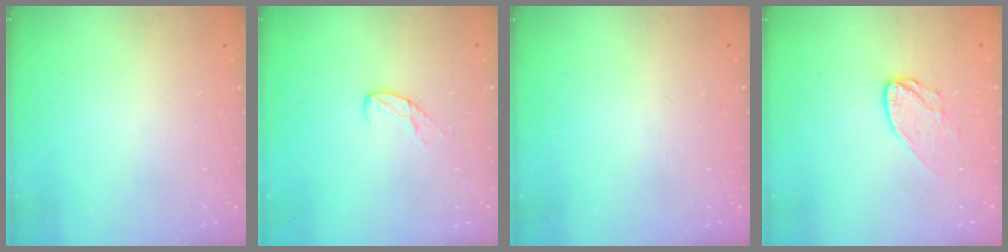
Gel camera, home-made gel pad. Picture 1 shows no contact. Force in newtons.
{"total": 6.0, "press": 5.9, "slide": 0.4}
{"total": 0.0}
{"total": 7.6, "press": 7.6, "slide": 0.2}